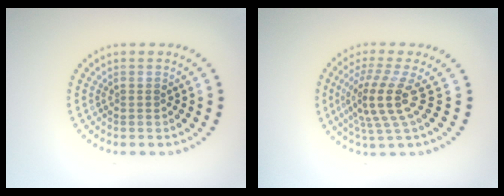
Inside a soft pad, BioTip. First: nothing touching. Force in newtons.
{"total": 4.2, "press": 3.0, "slide": 2.9}